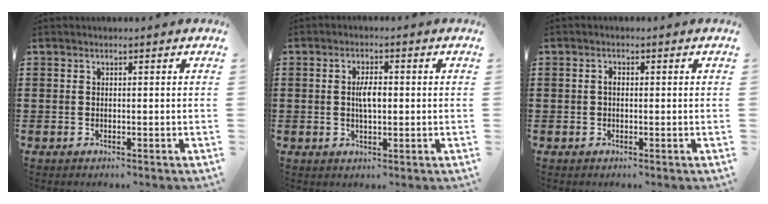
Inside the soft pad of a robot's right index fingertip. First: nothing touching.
{"total": 3.6, "force": [0.2, 1.4, 3.3], "torque": [-0.064, 0.005, 0.002]}
{"total": 1.2, "force": [0.0, 0.6, 1.1], "torque": [-0.020, 0.003, -0.002]}